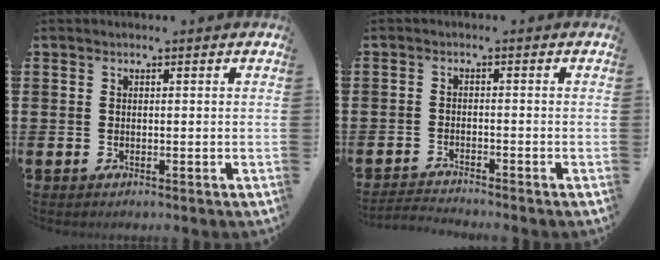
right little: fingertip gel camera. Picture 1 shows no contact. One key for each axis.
{"total": 1.8, "fx": -1.8, "fy": -0.2, "fz": 0.1, "tx": -0.004, "ty": 0.002, "tz": -0.037}